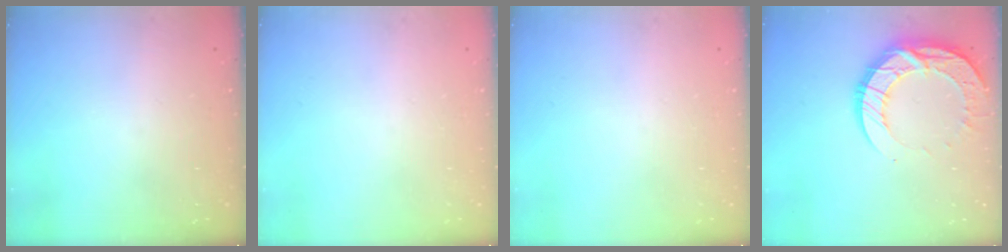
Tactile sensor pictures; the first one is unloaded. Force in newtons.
{"total": 0.0}
{"total": 0.0}
{"total": 15.4, "press": 15.4, "slide": 1.2}